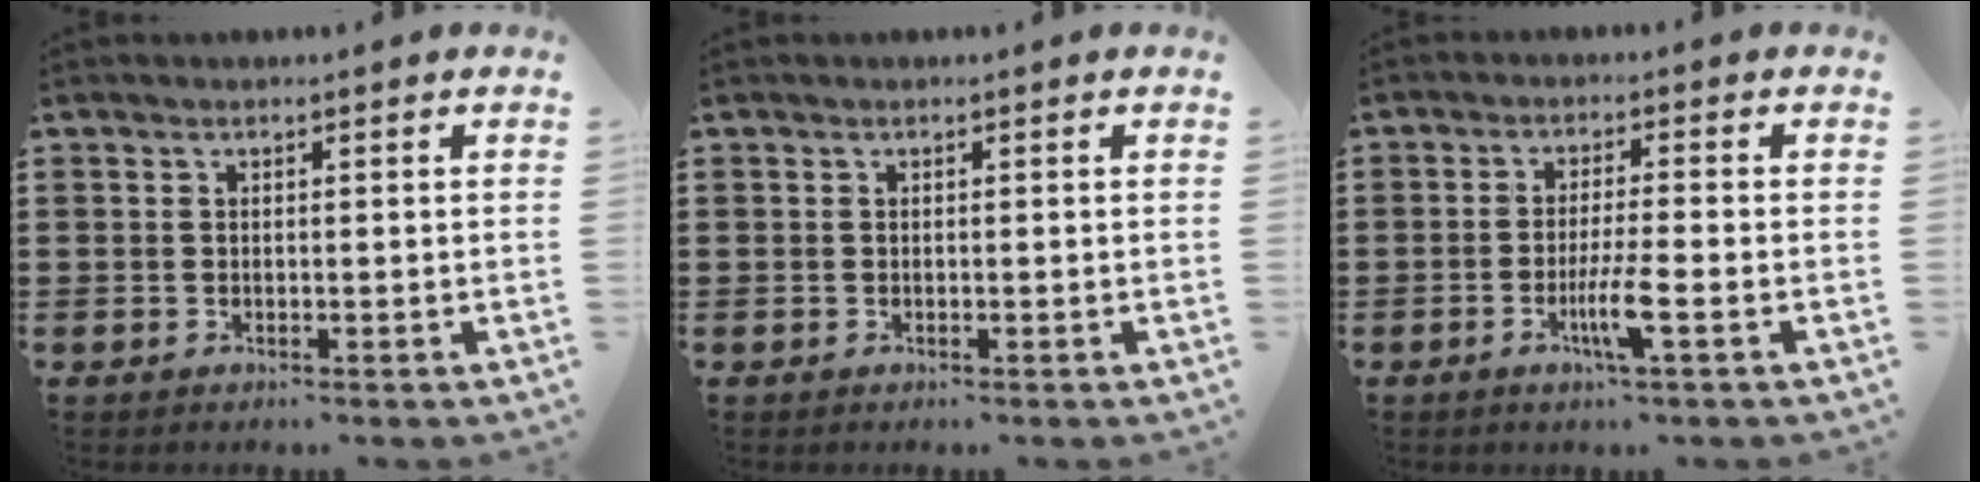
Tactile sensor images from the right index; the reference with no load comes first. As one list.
[{"total": 0.0}, {"total": 5.3, "force": [-2.1, 0.1, 4.8], "torque": [-0.086, -0.015, -0.036]}]